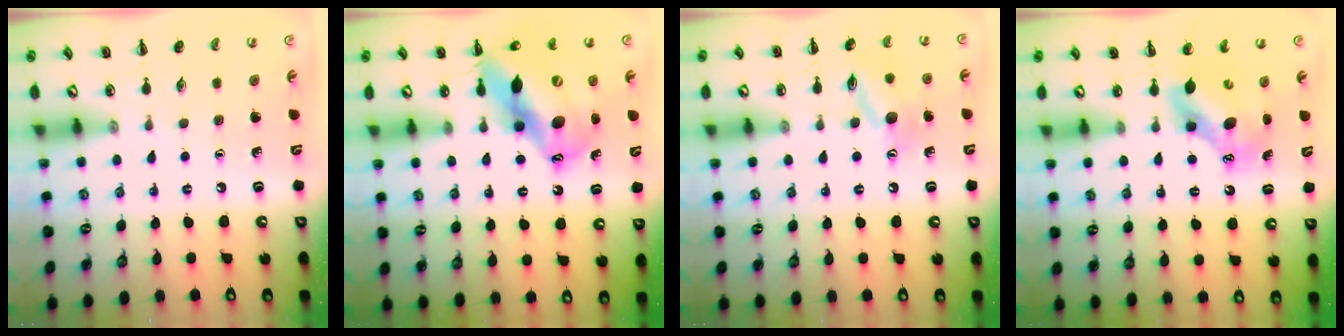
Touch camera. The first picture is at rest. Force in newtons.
{"total": 18.4, "press": 17.6, "slide": 5.3}
{"total": 11.7, "press": 11.6, "slide": 1.0}
{"total": 6.8, "press": 6.7, "slide": 1.5}